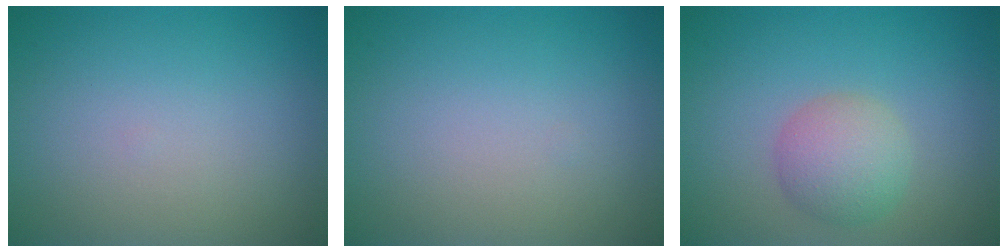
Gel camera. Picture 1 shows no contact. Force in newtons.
{"total": 0.0}
{"total": 3.5, "press": 3.5, "slide": 0.2}